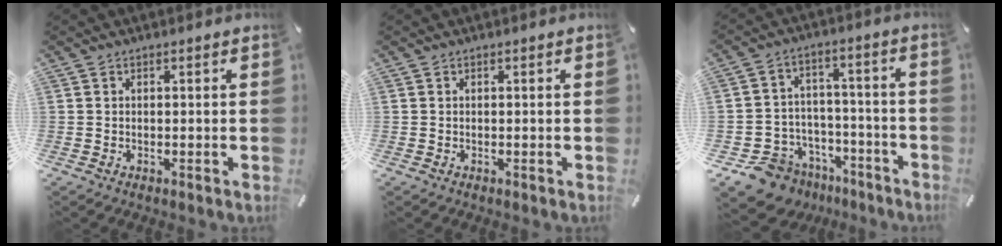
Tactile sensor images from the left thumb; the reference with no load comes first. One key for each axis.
{"total": 0.0}
{"total": 10.5, "fx": -7.2, "fy": 7.4, "fz": 1.8, "tx": -0.031, "ty": 0.042, "tz": -0.121}